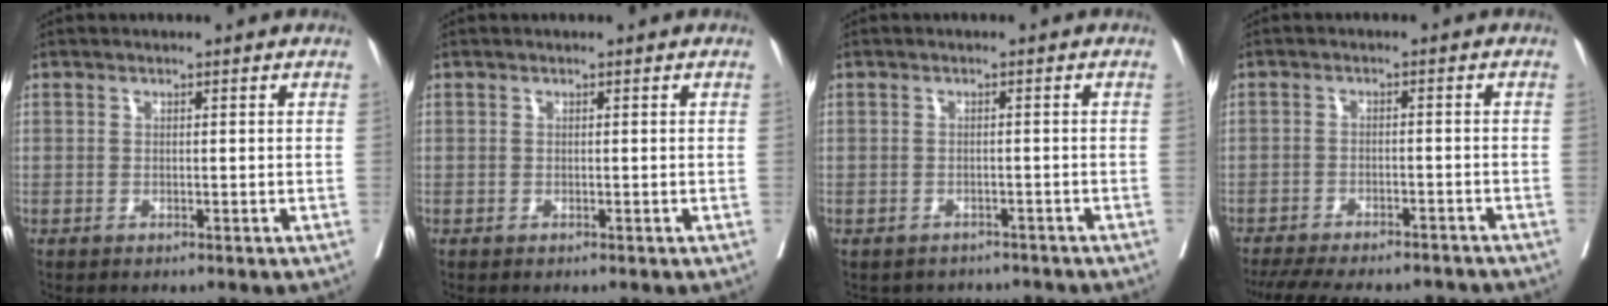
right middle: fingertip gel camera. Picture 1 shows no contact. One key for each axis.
{"total": 0.0}
{"total": 5.3, "fx": -4.9, "fy": 2.2, "fz": 0.2, "tx": 0.004, "ty": 0.008, "tz": -0.057}
{"total": 16.2, "fx": -14.4, "fy": 4.0, "fz": 6.3, "tx": -0.146, "ty": -0.016, "tz": -0.194}